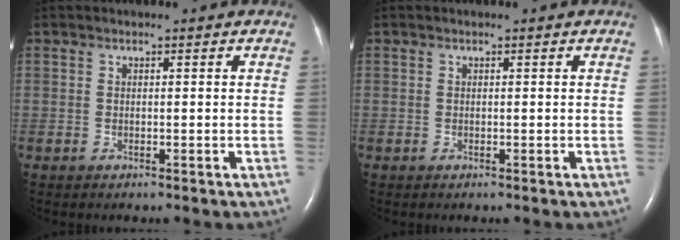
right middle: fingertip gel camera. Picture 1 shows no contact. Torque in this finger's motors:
{"motor_torque": [0.00, 0.01, 0.00, 0.00]}